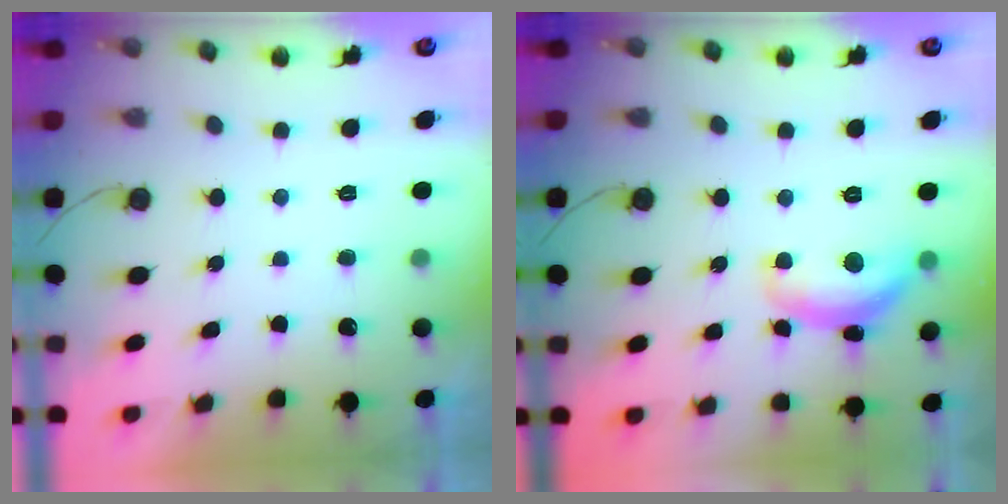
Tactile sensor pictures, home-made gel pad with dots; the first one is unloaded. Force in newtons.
{"total": 12.6, "press": 12.6, "slide": 0.7}